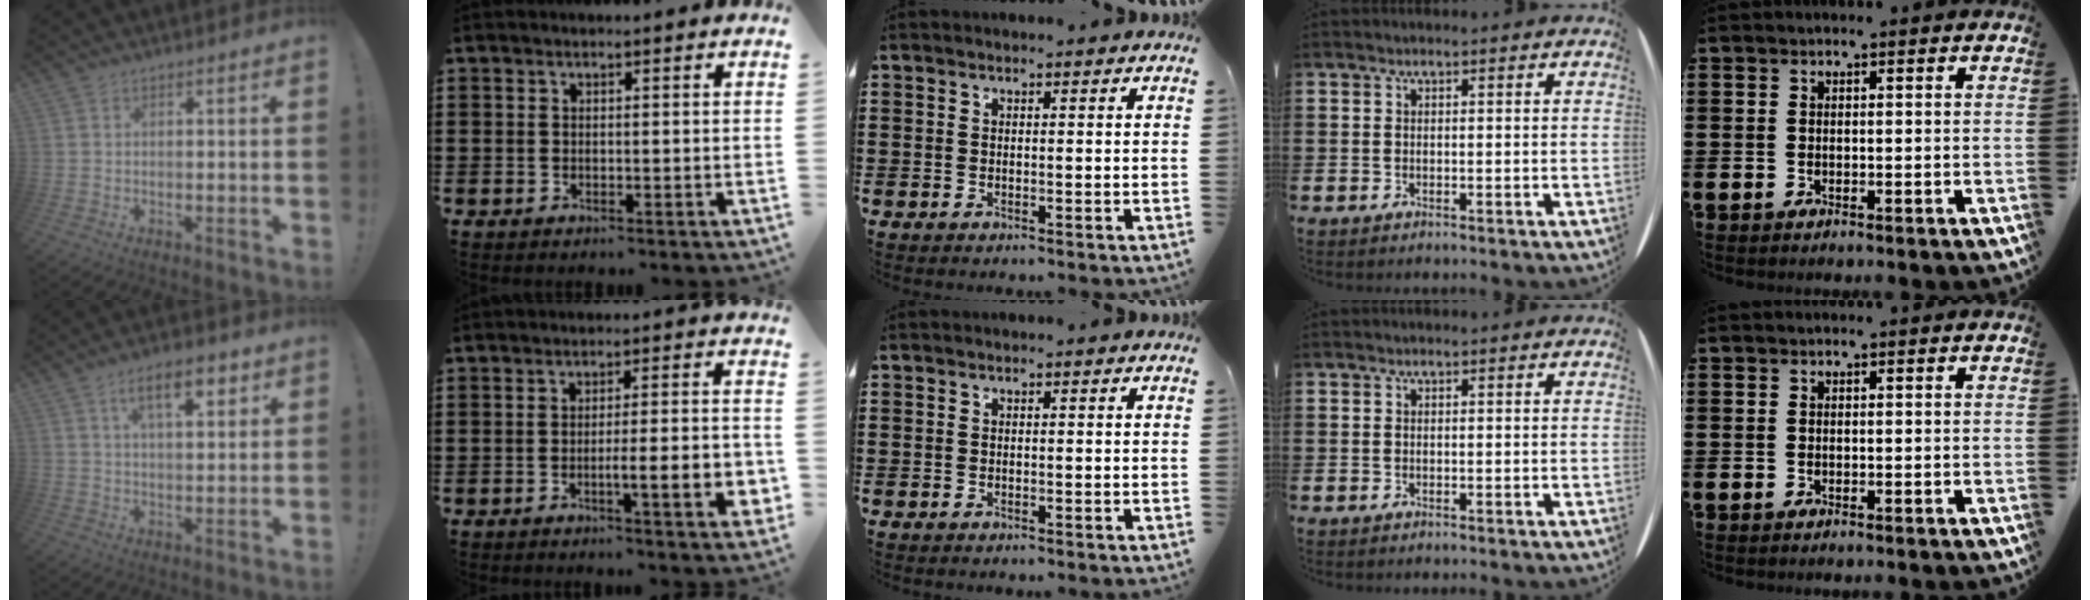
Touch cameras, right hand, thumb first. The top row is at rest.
{"thumb": {"total": 10.0, "force": [4.8, 3.8, 7.8], "torque": [-0.109, -0.011, 0.077]}, "index": {"total": 7.3, "force": [-2.2, 0.8, 6.9], "torque": [-0.100, -0.011, -0.037]}}